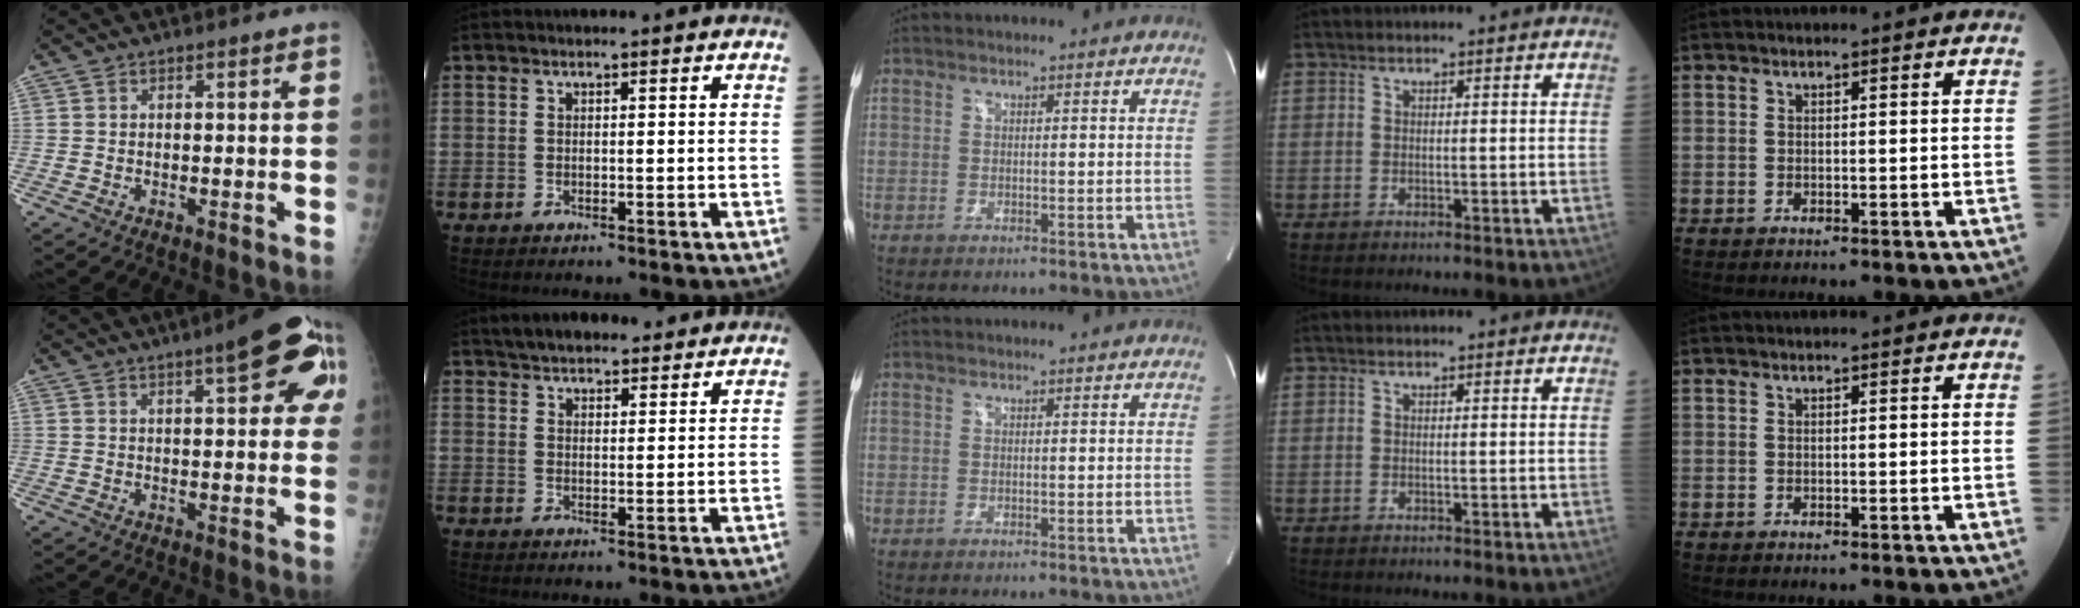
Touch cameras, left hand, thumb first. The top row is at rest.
{"thumb": {"total": 13.3, "force": [5.0, 4.2, 11.6], "torque": [-0.111, 0.007, 0.051]}, "index": {"total": 9.8, "force": [8.6, 2.7, 3.7], "torque": [-0.048, 0.025, 0.125]}}